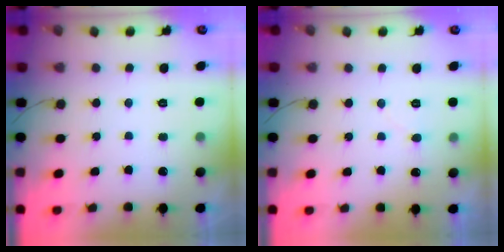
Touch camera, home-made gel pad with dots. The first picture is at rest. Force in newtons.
{"total": 4.5, "press": 4.5, "slide": 0.3}